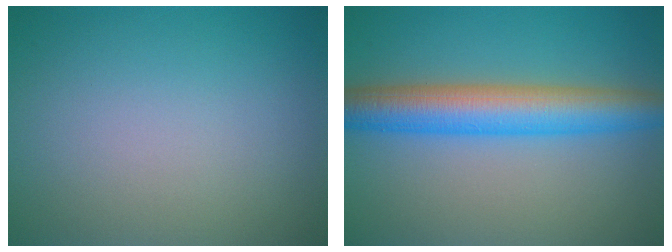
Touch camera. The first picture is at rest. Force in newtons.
{"total": 6.8, "press": 6.8, "slide": 0.1}